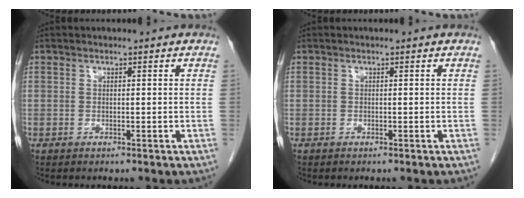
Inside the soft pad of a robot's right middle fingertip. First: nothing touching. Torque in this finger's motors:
{"motor_torque": [0.47, 0.02, 0.01, 0.02]}